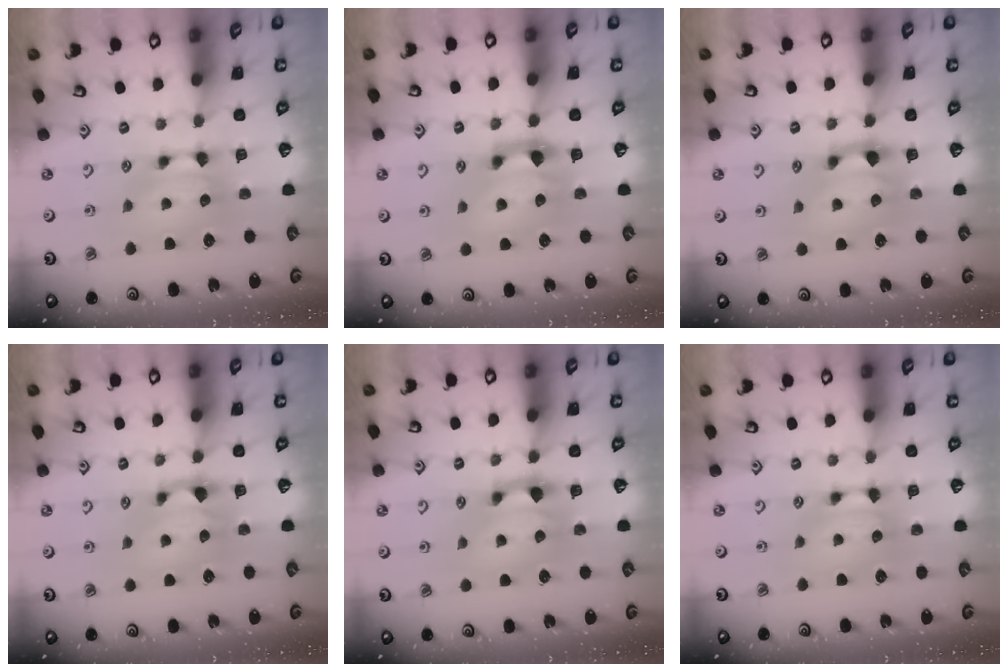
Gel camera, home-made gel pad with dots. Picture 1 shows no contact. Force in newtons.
{"total": 2.4, "press": 2.0, "slide": 1.3}
{"total": 1.5, "press": 0.7, "slide": 1.3}
{"total": 1.0, "press": 0.3, "slide": 0.9}
{"total": 1.5, "press": 0.7, "slide": 1.3}
{"total": 0.0}